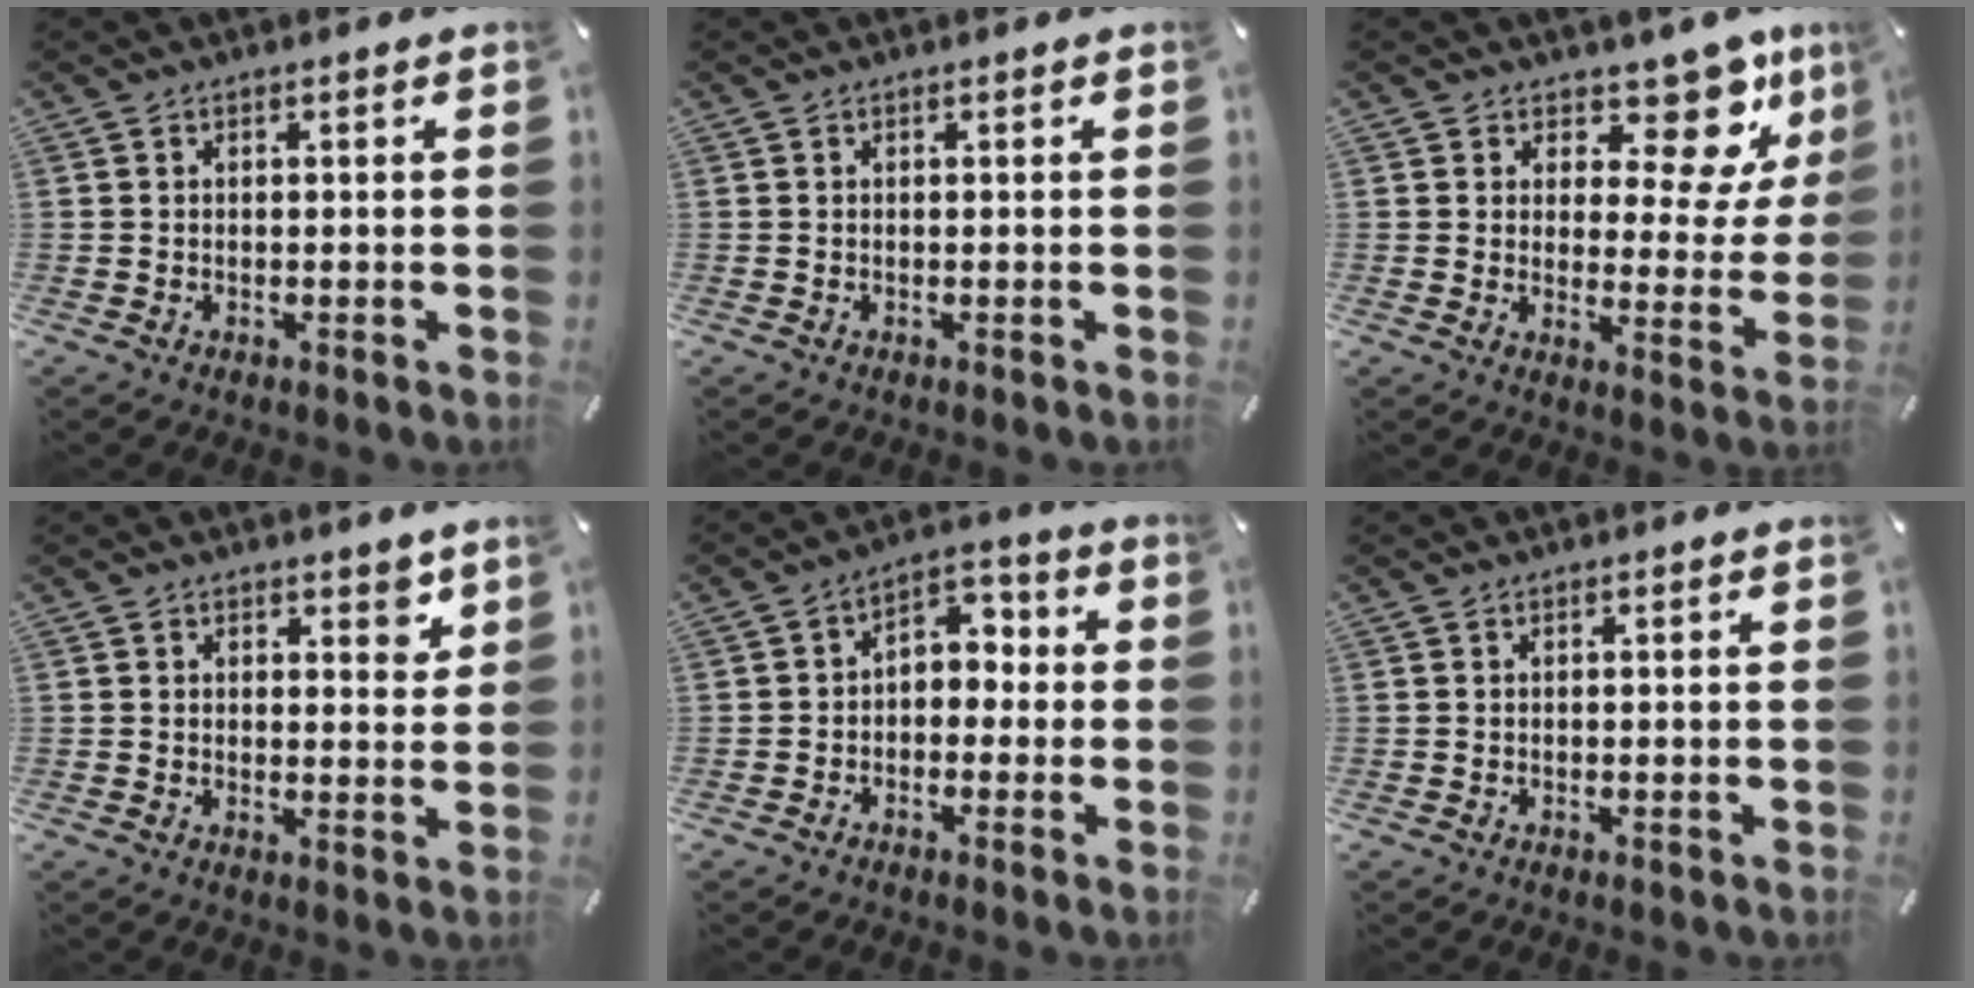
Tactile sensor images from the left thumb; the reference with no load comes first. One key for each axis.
{"total": 0.0}
{"total": 12.4, "fx": 9.2, "fy": 5.5, "fz": 6.2, "tx": -0.084, "ty": -0.077, "tz": 0.158}
{"total": 3.7, "fx": 2.6, "fy": 2.2, "fz": 1.5, "tx": -0.002, "ty": -0.014, "tz": 0.041}
{"total": 4.5, "fx": -1.4, "fy": 3.6, "fz": 2.2, "tx": -0.033, "ty": 0.009, "tz": -0.032}
{"total": 0.0}